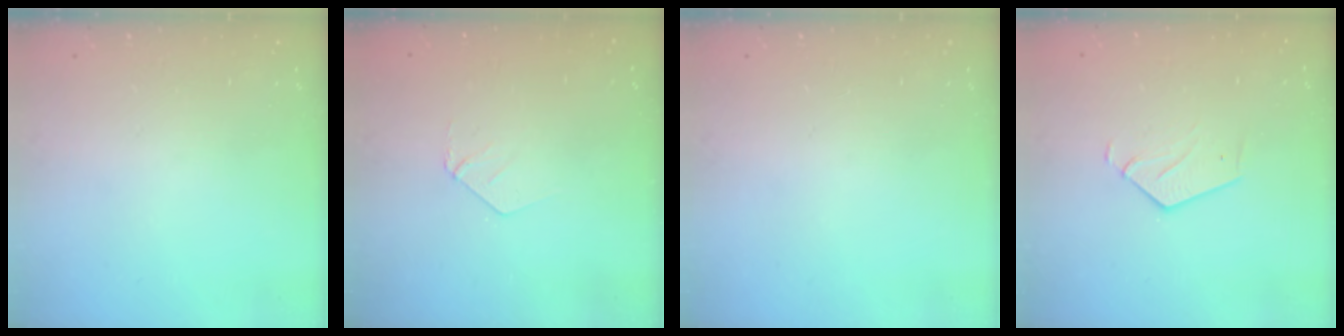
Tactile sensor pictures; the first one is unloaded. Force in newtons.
{"total": 3.8, "press": 3.8, "slide": 0.3}
{"total": 0.0}
{"total": 2.9, "press": 2.9, "slide": 0.2}